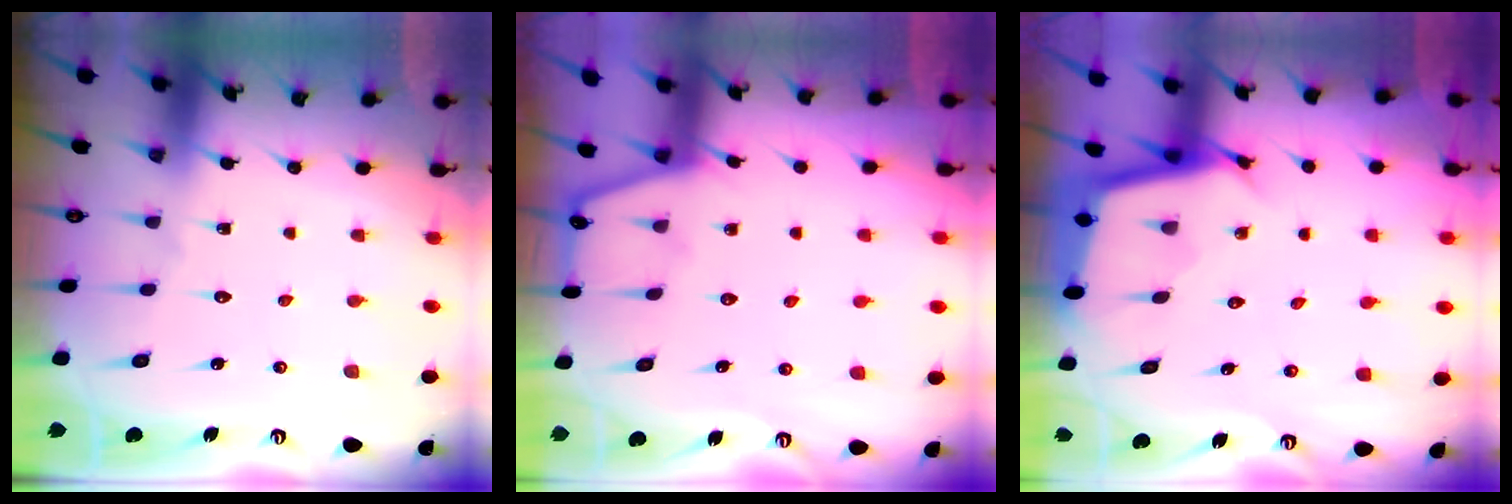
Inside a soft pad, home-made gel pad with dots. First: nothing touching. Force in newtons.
{"total": 2.4, "press": 2.3, "slide": 0.5}
{"total": 4.4, "press": 4.3, "slide": 0.3}